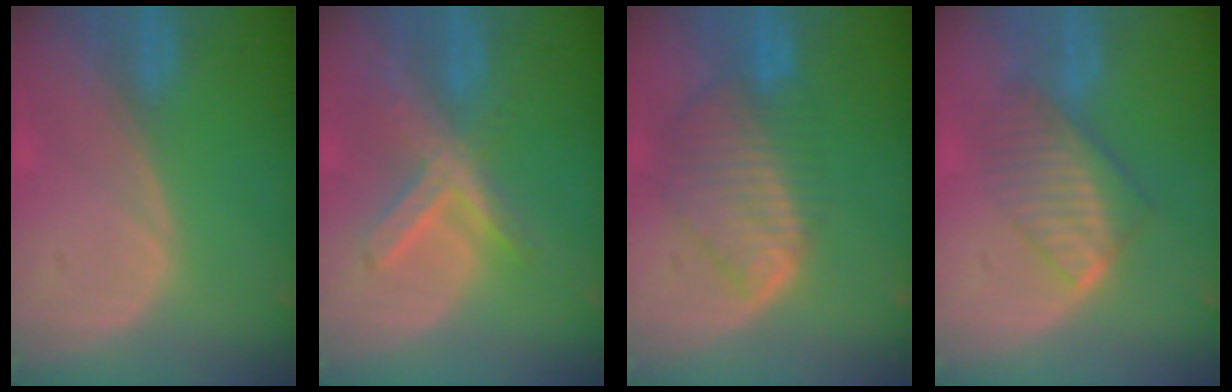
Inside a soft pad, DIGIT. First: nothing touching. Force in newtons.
{"total": 7.2, "press": 6.3, "slide": 3.6}
{"total": 9.2, "press": 7.9, "slide": 4.6}
{"total": 7.2, "press": 6.6, "slide": 2.9}